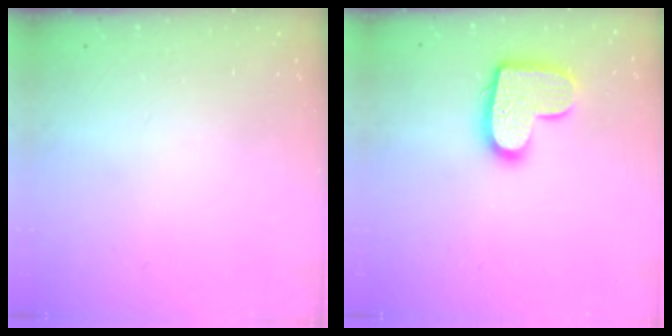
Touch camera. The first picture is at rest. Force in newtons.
{"total": 14.6, "press": 14.6, "slide": 0.9}